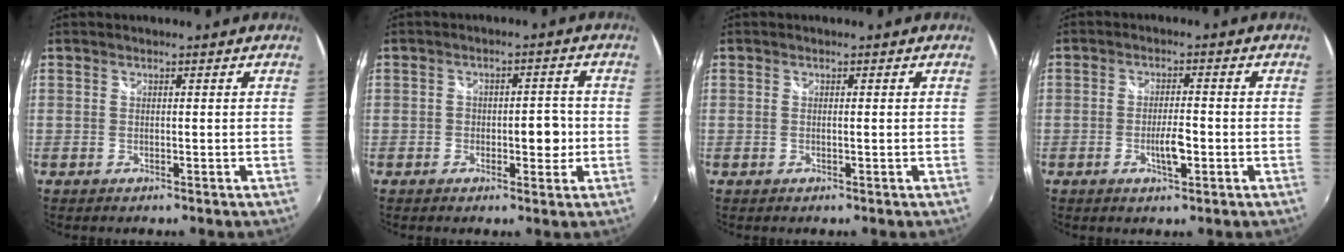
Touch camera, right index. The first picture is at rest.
{"total": 4.5, "force": [-1.2, 2.9, 3.3], "torque": [-0.045, 0.003, -0.017]}
{"total": 0.6, "force": [0.0, 0.1, 0.6], "torque": [-0.012, 0.001, -0.004]}
{"total": 4.4, "force": [-1.5, 1.3, 3.9], "torque": [-0.075, -0.002, -0.027]}